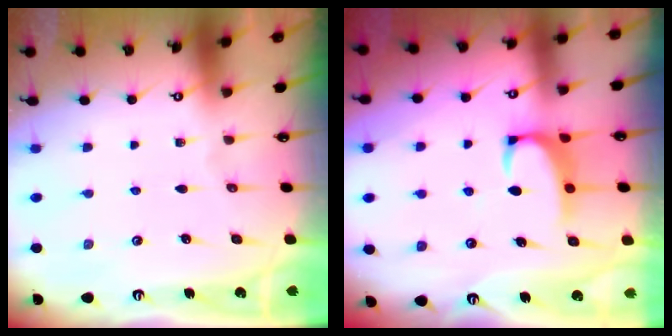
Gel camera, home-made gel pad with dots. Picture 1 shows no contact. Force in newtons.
{"total": 2.5, "press": 2.4, "slide": 0.7}